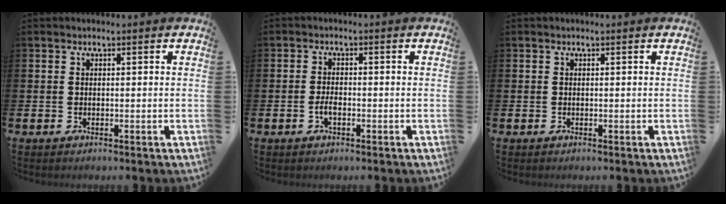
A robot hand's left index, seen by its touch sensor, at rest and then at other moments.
{"total": 2.0, "force": [-0.7, 0.9, 1.6], "torque": [-0.025, -0.001, -0.015]}
{"total": 0.0}